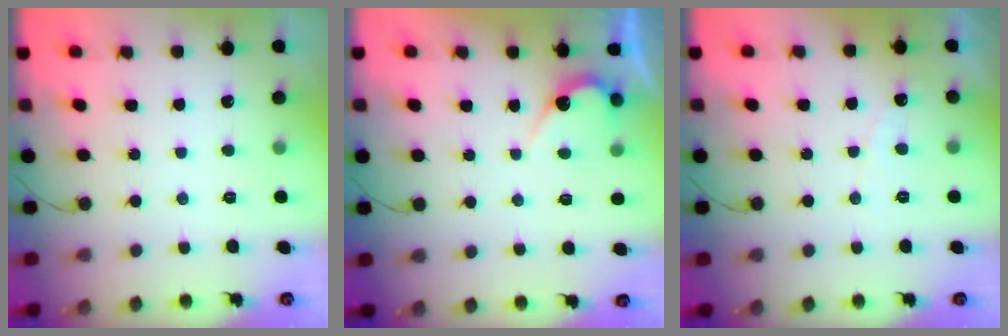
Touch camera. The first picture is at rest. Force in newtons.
{"total": 5.4, "press": 5.4, "slide": 0.3}
{"total": 2.7, "press": 2.7, "slide": 0.2}